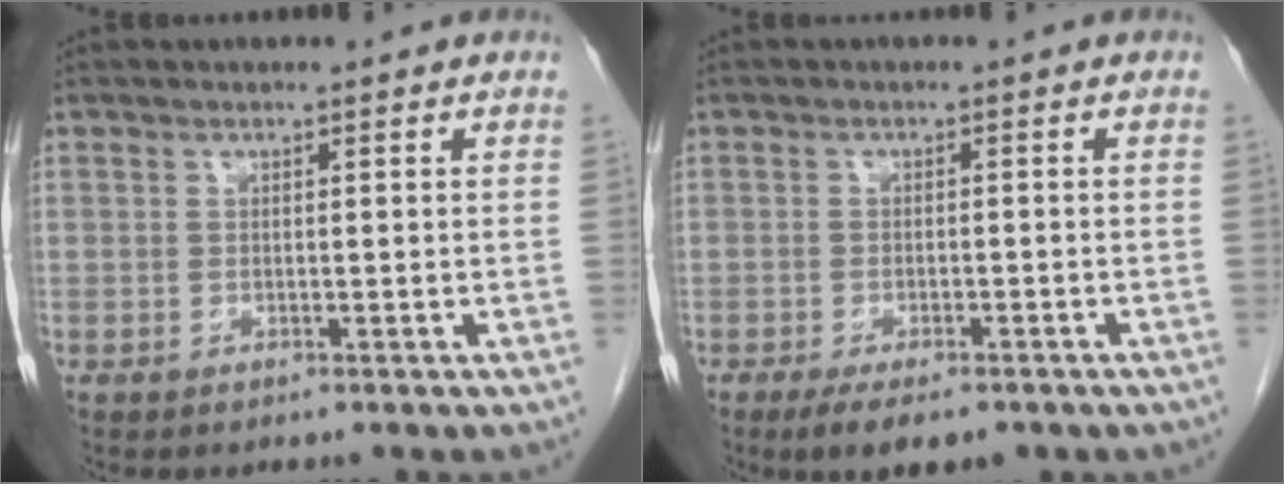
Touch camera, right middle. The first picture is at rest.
{"total": 6.7, "force": [-4.8, 2.4, 4.1], "torque": [-0.056, -0.009, -0.068]}